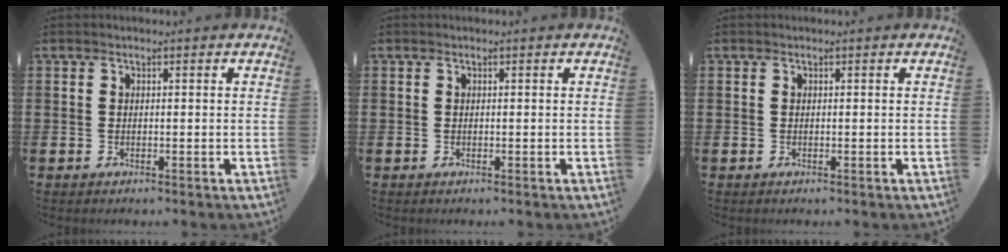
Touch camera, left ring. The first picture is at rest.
{"total": 0.0}
{"total": 0.0}